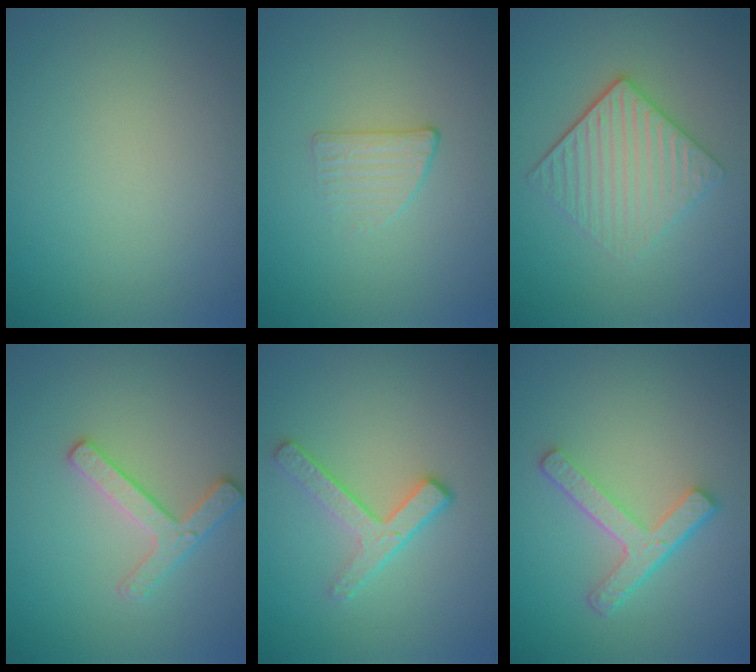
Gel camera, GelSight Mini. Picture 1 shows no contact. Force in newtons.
{"total": 1.3, "press": 0.8, "slide": 1.0}
{"total": 4.3, "press": 3.4, "slide": 2.6}
{"total": 2.5, "press": 2.4, "slide": 0.4}
{"total": 3.1, "press": 2.5, "slide": 1.9}
{"total": 3.9, "press": 2.9, "slide": 2.5}